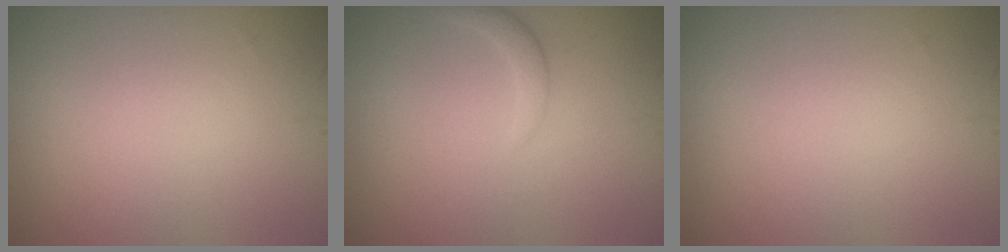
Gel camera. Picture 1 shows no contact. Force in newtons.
{"total": 1.1, "press": 1.1, "slide": 0.1}
{"total": 0.0}